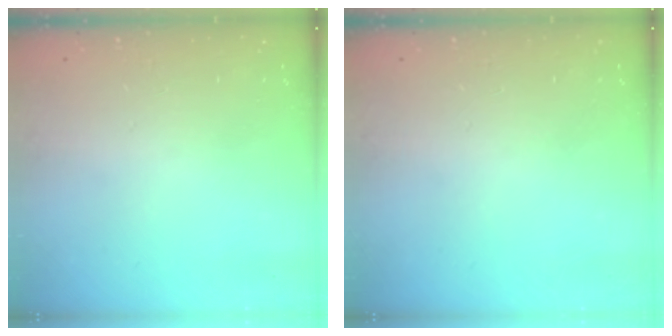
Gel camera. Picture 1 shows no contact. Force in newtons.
{"total": 0.0}